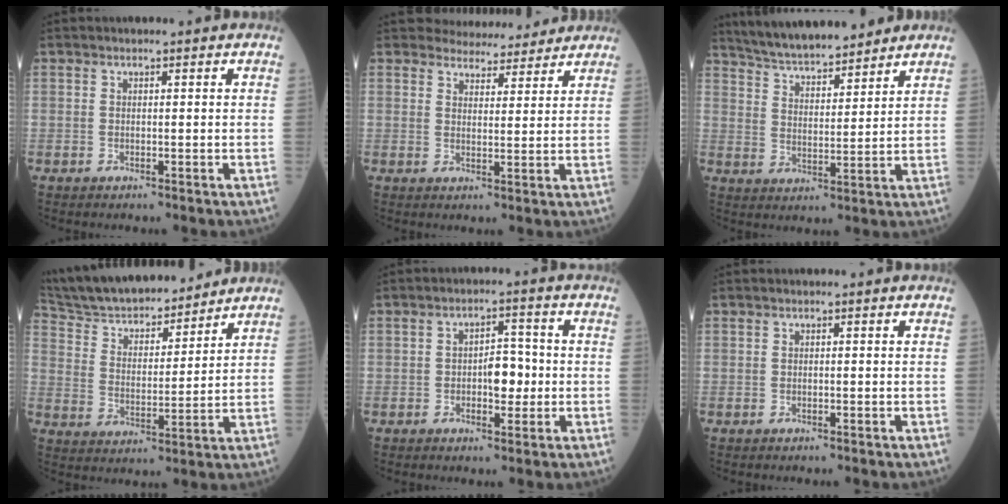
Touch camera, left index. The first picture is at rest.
{"total": 5.3, "force": [4.8, 2.2, 0.5], "torque": [0.005, 0.004, 0.055]}
{"total": 13.2, "force": [12.0, 2.0, 5.2], "torque": [-0.085, 0.010, 0.195]}
{"total": 18.9, "force": [17.2, 4.0, 6.8], "torque": [-0.123, 0.015, 0.287]}
{"total": 4.5, "force": [-0.9, 2.2, 3.8], "torque": [-0.053, 0.007, -0.015]}
{"total": 0.0}